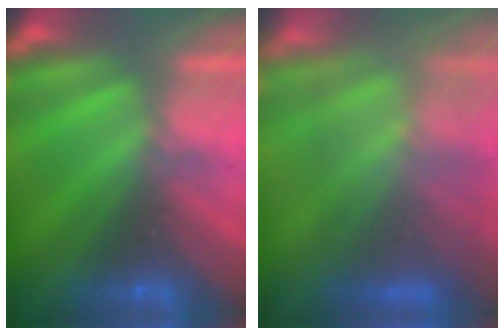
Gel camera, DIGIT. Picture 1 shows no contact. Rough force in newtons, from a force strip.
{"total": 4.6}